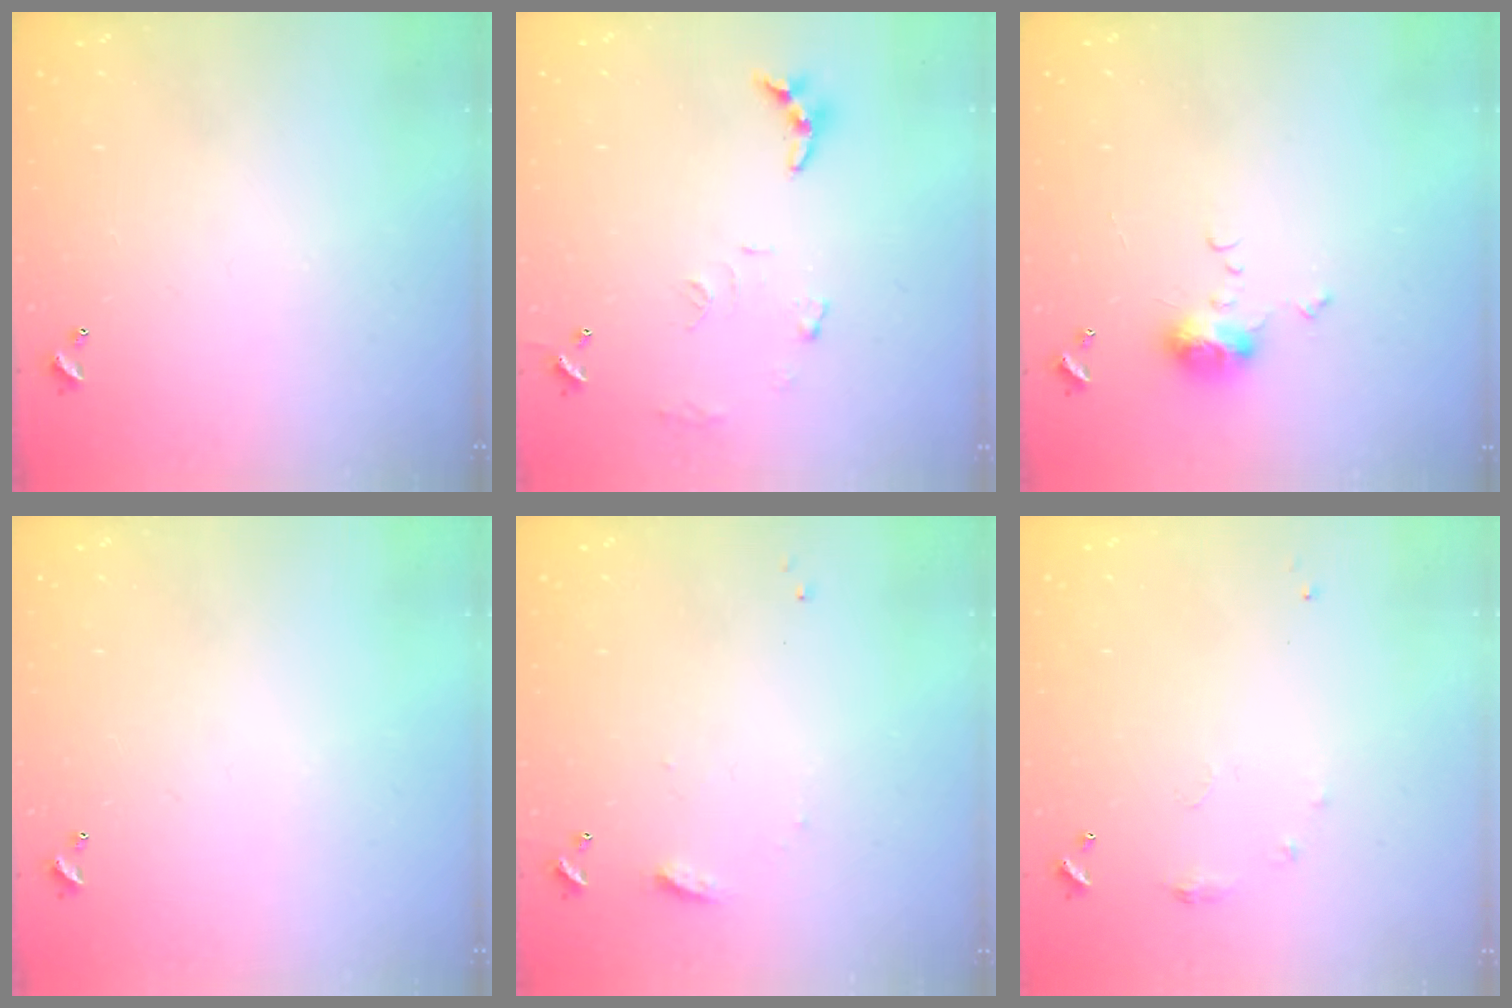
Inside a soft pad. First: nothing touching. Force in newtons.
{"total": 9.3, "press": 9.3, "slide": 0.6}
{"total": 6.2, "press": 6.2, "slide": 0.7}
{"total": 0.0}
{"total": 7.2, "press": 7.2, "slide": 0.7}
{"total": 6.0, "press": 5.9, "slide": 0.8}